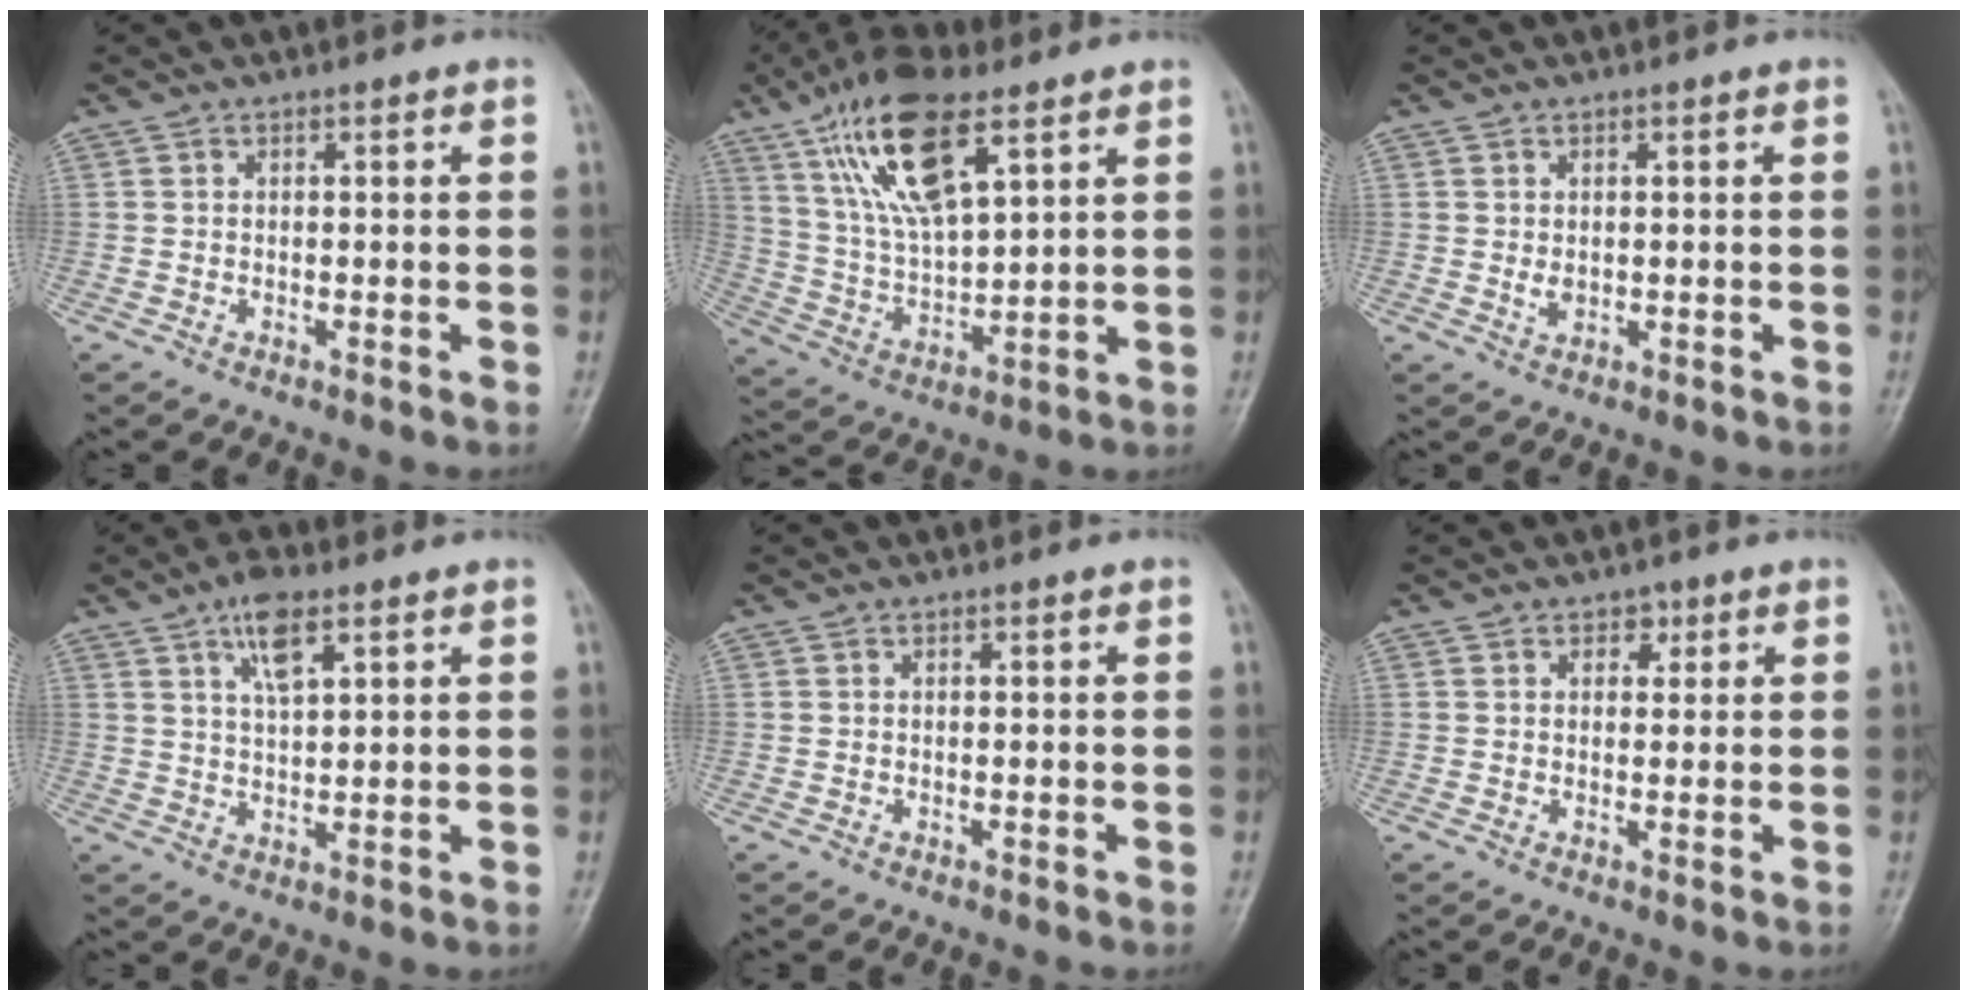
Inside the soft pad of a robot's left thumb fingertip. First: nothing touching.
{"total": 17.1, "force": [9.1, 6.3, 13.1], "torque": [-0.233, -0.026, 0.175]}
{"total": 2.0, "force": [0.2, 1.3, 1.4], "torque": [-0.023, -0.005, 0.008]}
{"total": 6.5, "force": [3.5, 2.4, 5.0], "torque": [-0.084, -0.011, 0.062]}
{"total": 0.0}
{"total": 2.4, "force": [1.2, 1.8, 1.0], "torque": [0.004, -0.002, 0.012]}